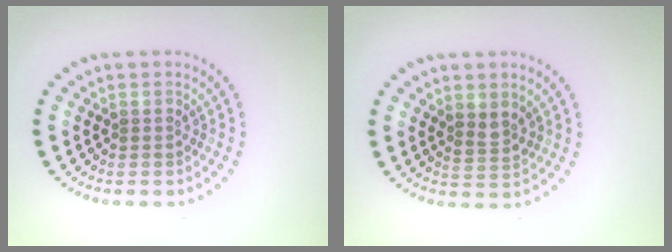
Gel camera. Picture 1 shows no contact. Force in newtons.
{"total": 1.5, "press": 1.2, "slide": 0.9}